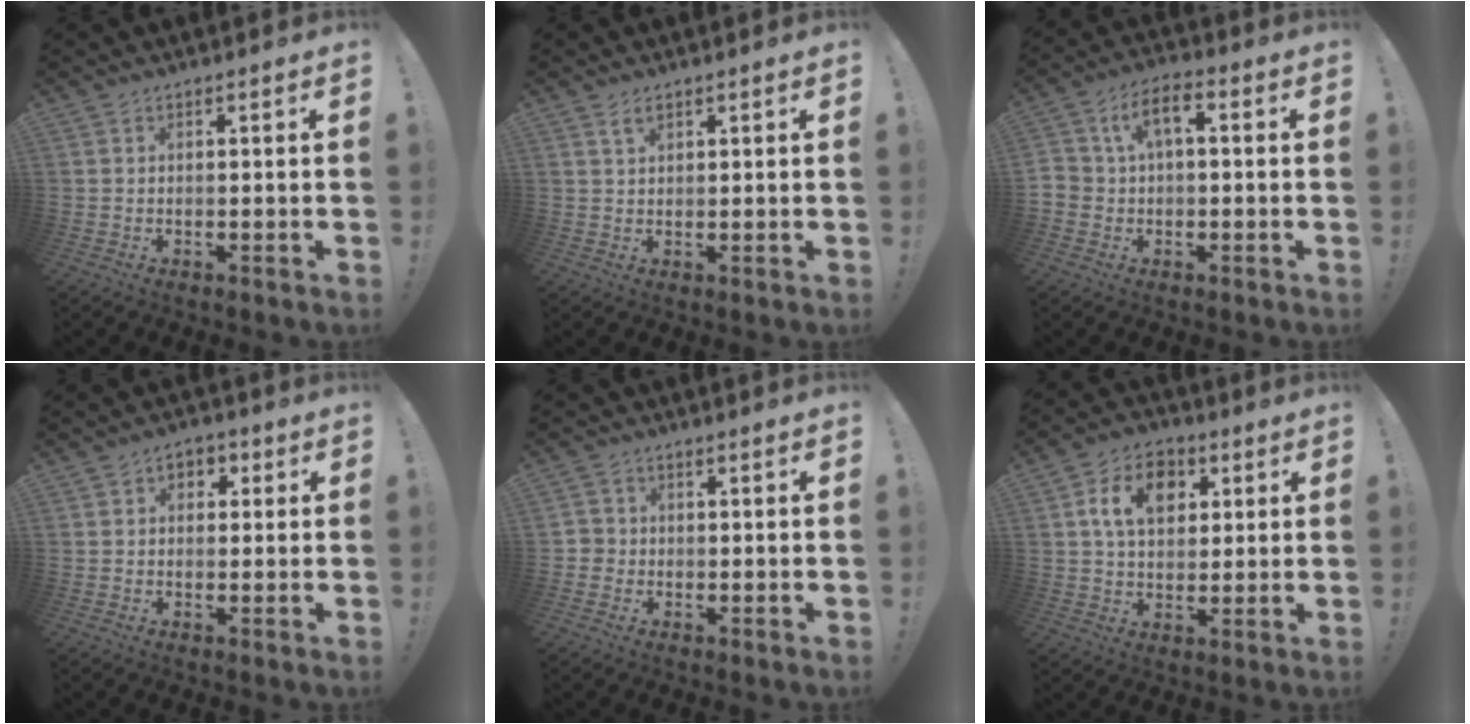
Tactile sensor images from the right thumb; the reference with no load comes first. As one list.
[{"total": 2.6, "force": [1.6, 1.4, 1.5], "torque": [-0.019, -0.005, 0.027]}, {"total": 7.1, "force": [0.9, 4.9, 5.1], "torque": [-0.086, 0.013, 0.018]}, {"total": 4.0, "force": [0.5, 3.5, 1.8], "torque": [-0.021, 0.006, 0.008]}, {"total": 3.1, "force": [-0.6, 2.9, 0.9], "torque": [-0.016, 0.010, -0.009]}, {"total": 13.4, "force": [4.1, 9.9, 8.0], "torque": [-0.114, 0.002, 0.077]}]